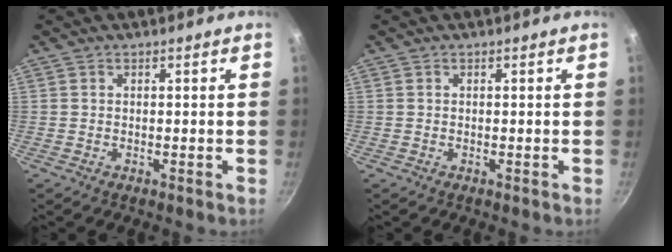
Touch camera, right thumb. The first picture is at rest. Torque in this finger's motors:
{"motor_torque": [-0.05, 0.05, 0.00, 0.00, 0.04]}